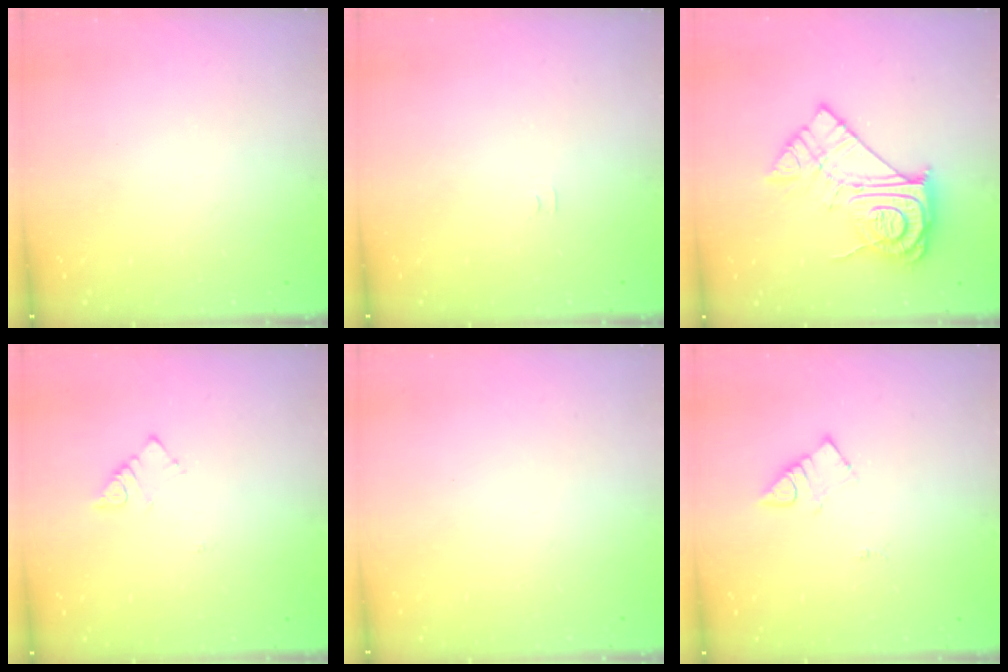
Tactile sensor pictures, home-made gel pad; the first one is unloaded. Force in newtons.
{"total": 3.9, "press": 3.9, "slide": 0.5}
{"total": 17.0, "press": 16.9, "slide": 1.6}
{"total": 3.5, "press": 3.4, "slide": 0.6}
{"total": 1.7, "press": 1.7, "slide": 0.1}
{"total": 3.7, "press": 3.7, "slide": 0.5}